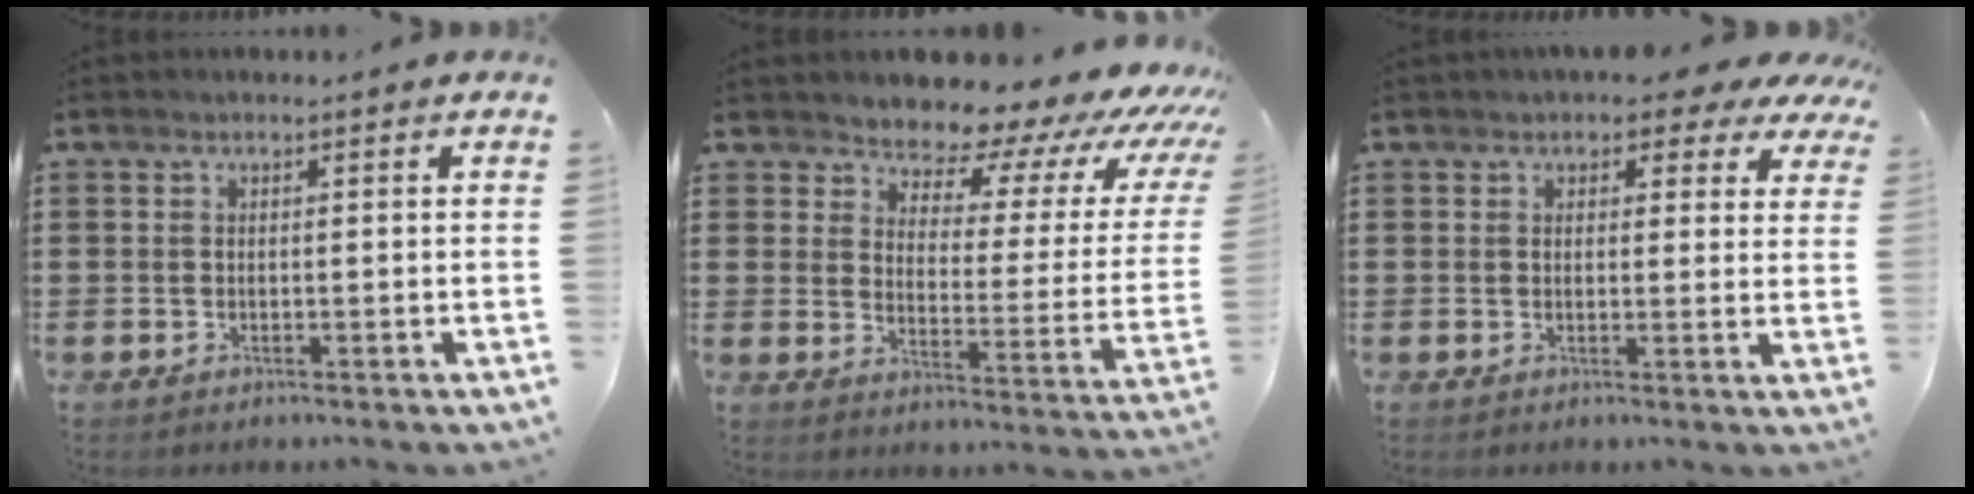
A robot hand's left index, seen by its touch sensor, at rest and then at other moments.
{"total": 8.0, "force": [7.4, 1.7, 2.5], "torque": [-0.054, -0.067, 0.119]}
{"total": 3.1, "force": [2.3, 1.8, 1.0], "torque": [-0.017, -0.004, 0.037]}